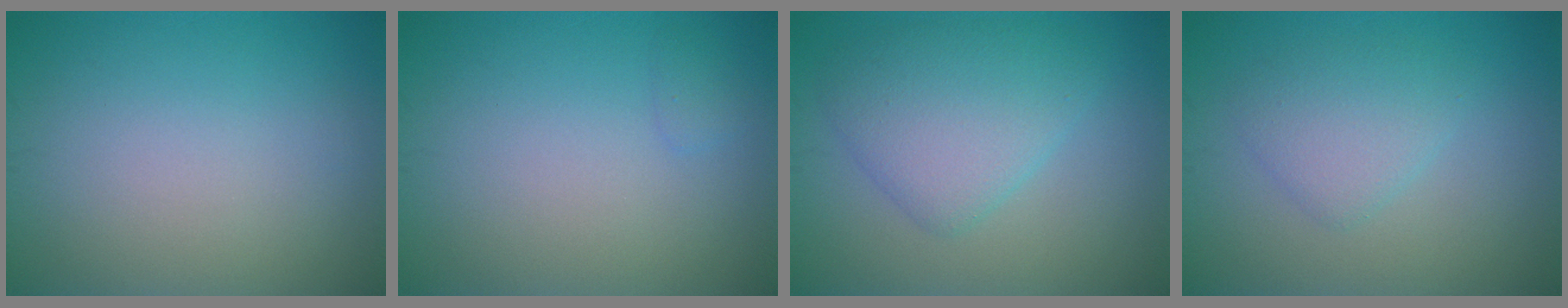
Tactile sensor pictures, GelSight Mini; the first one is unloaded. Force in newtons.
{"total": 0.6, "press": 0.6, "slide": 0.1}
{"total": 5.0, "press": 5.0, "slide": 0.0}
{"total": 2.7, "press": 2.7, "slide": 0.0}